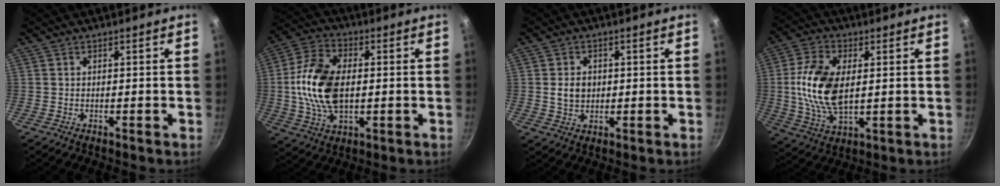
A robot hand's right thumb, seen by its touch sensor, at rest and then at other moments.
{"total": 15.2, "force": [0.3, 9.2, 12.0], "torque": [-0.218, 0.013, -0.002]}
{"total": 4.6, "force": [0.3, 3.6, 2.8], "torque": [-0.036, 0.002, 0.006]}
{"total": 14.0, "force": [1.3, 7.8, 11.5], "torque": [-0.219, 0.002, 0.025]}